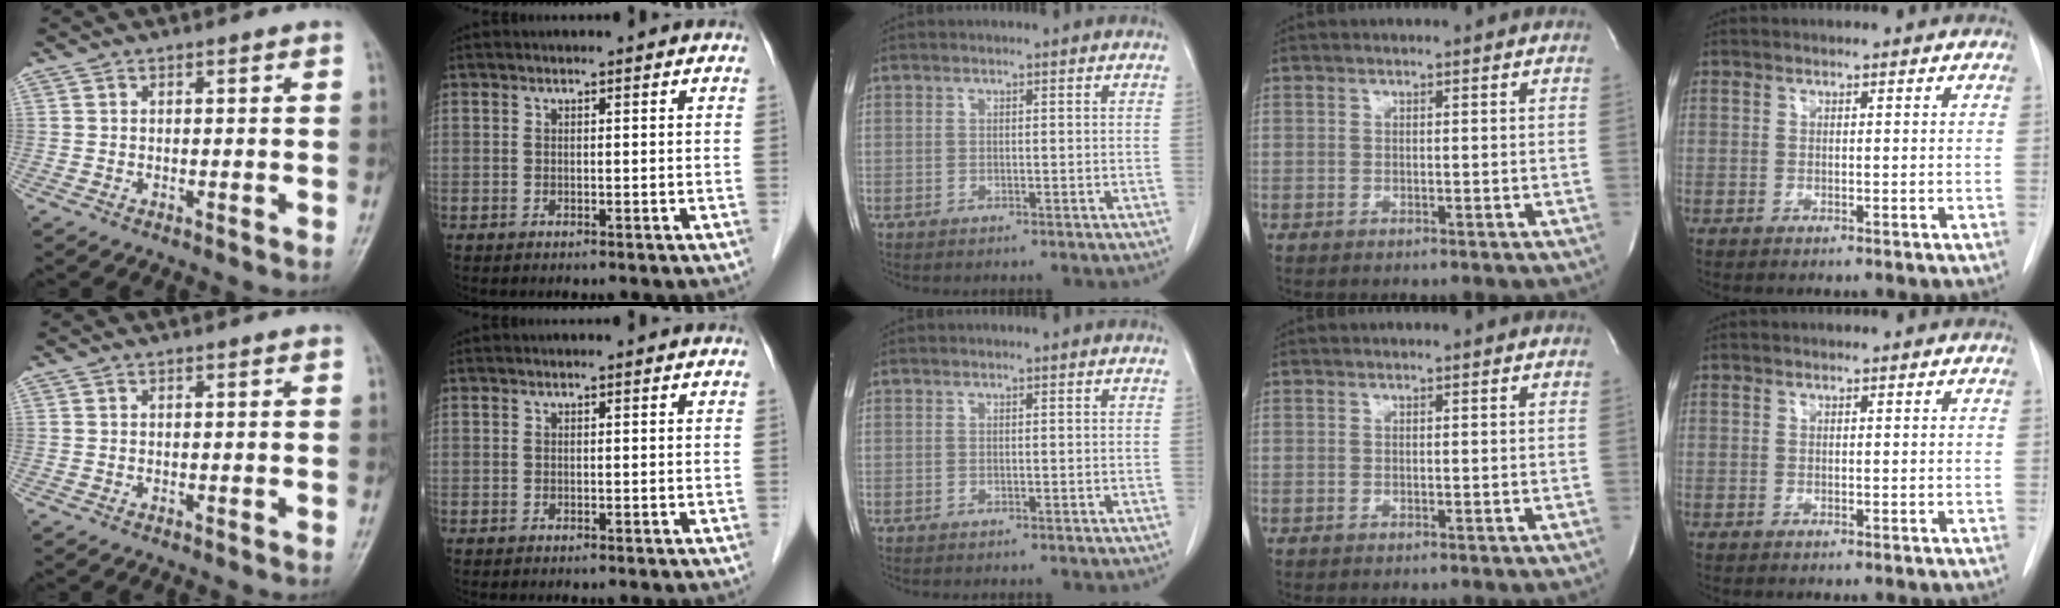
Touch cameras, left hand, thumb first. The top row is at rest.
{}